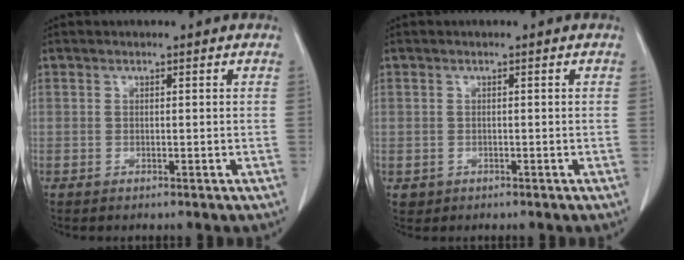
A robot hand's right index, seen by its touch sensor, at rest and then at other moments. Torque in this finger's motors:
{"motor_torque": [-0.22, -0.07, -0.64, -0.10]}